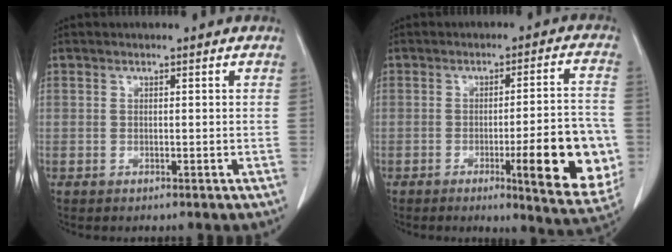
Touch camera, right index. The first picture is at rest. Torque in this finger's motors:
{"motor_torque": [1.24, -0.30, 0.81, 0.11]}